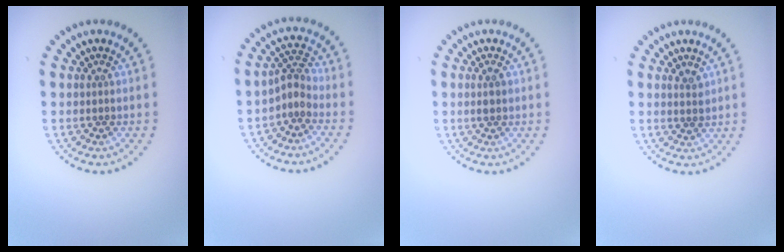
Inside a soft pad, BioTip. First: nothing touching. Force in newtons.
{"total": 2.2, "press": 1.7, "slide": 1.4}
{"total": 1.2, "press": 1.2, "slide": 0.2}
{"total": 1.2, "press": 1.0, "slide": 0.7}